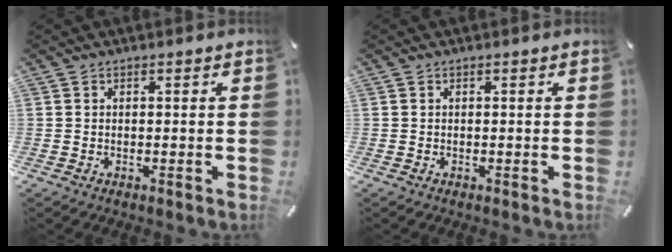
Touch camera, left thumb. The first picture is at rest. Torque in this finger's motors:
{"motor_torque": [0.00, 0.00, -0.04, 0.04, 0.00]}